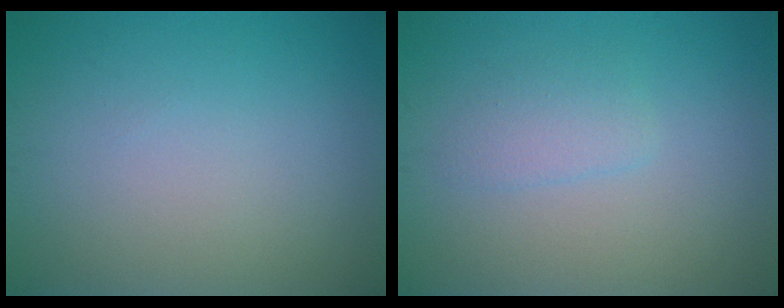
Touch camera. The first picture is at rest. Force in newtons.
{"total": 1.6, "press": 1.6, "slide": 0.1}